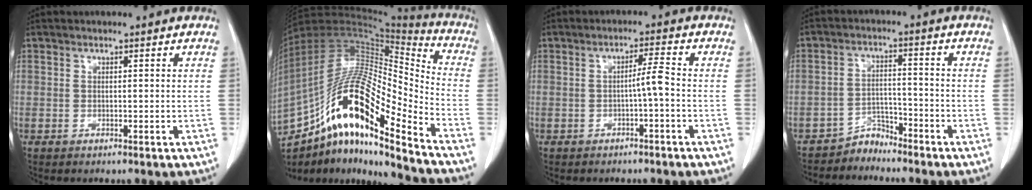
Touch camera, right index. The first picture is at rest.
{"total": 23.6, "force": [-14.3, 4.2, 18.3], "torque": [-0.352, 0.003, -0.255]}
{"total": 2.8, "force": [-0.8, -0.3, 2.7], "torque": [-0.042, 0.003, -0.016]}
{"total": 3.4, "force": [-3.2, 0.9, -0.7], "torque": [0.021, 0.002, -0.057]}